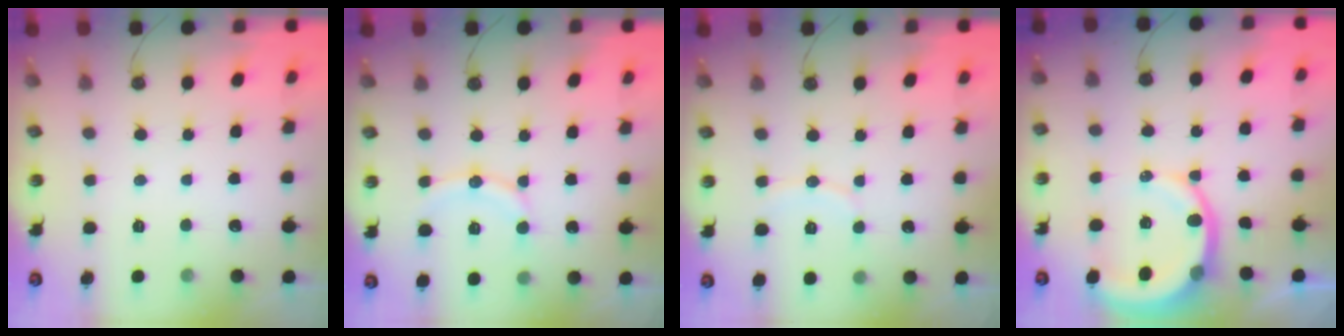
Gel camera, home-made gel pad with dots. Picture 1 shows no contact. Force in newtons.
{"total": 10.6, "press": 10.2, "slide": 2.8}
{"total": 6.1, "press": 6.1, "slide": 0.7}
{"total": 10.1, "press": 10.0, "slide": 1.3}